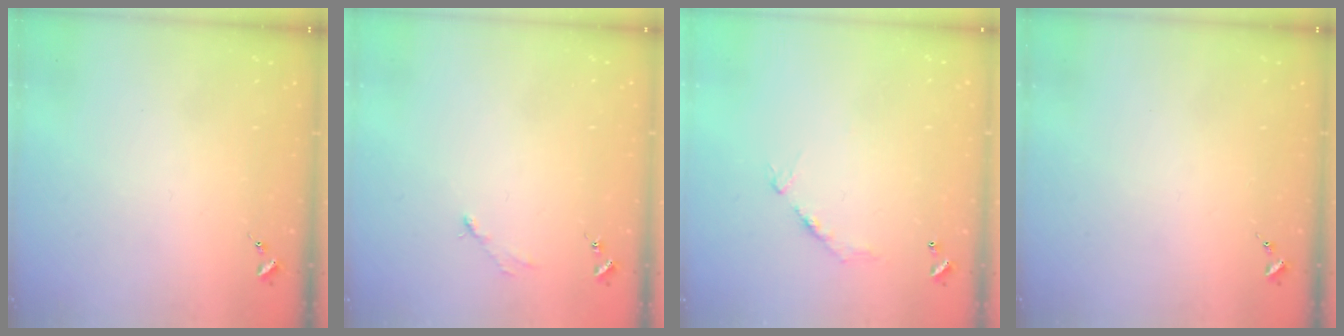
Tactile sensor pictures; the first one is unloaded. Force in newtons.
{"total": 2.9, "press": 2.9, "slide": 0.4}
{"total": 9.1, "press": 9.1, "slide": 0.8}
{"total": 0.0}